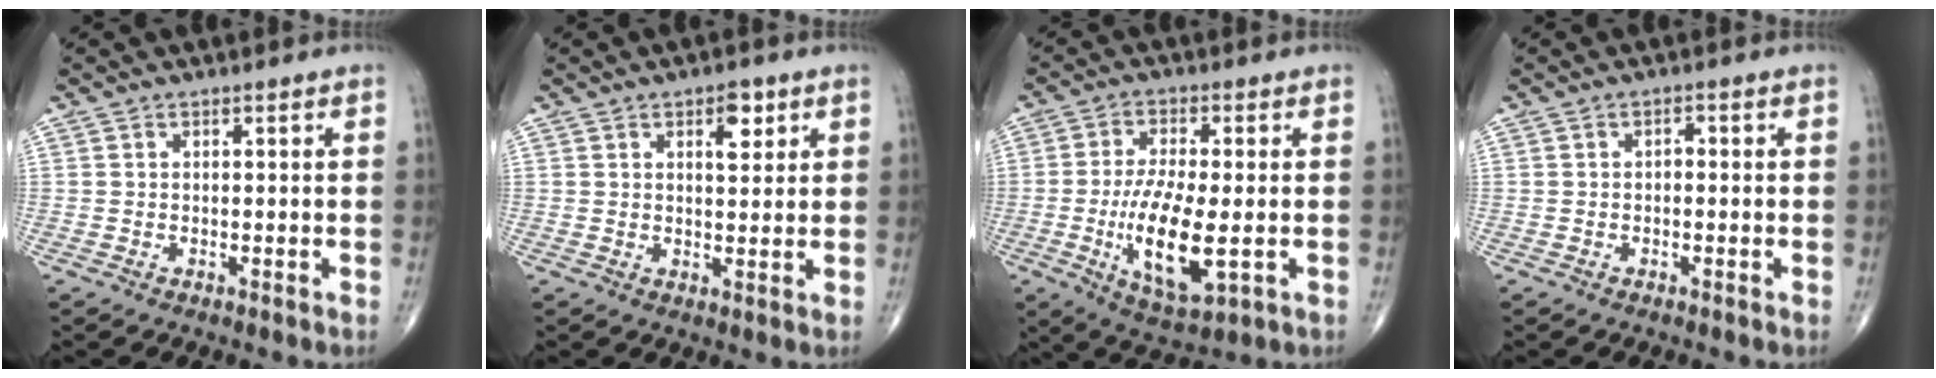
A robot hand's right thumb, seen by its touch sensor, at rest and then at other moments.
{"total": 4.7, "force": [2.2, 2.1, 3.5], "torque": [-0.036, -0.010, 0.031]}
{"total": 13.1, "force": [-2.4, 4.5, 12.0], "torque": [-0.222, -0.014, -0.035]}
{"total": 1.1, "force": [-0.1, 0.7, 0.9], "torque": [-0.010, 0.005, -0.005]}